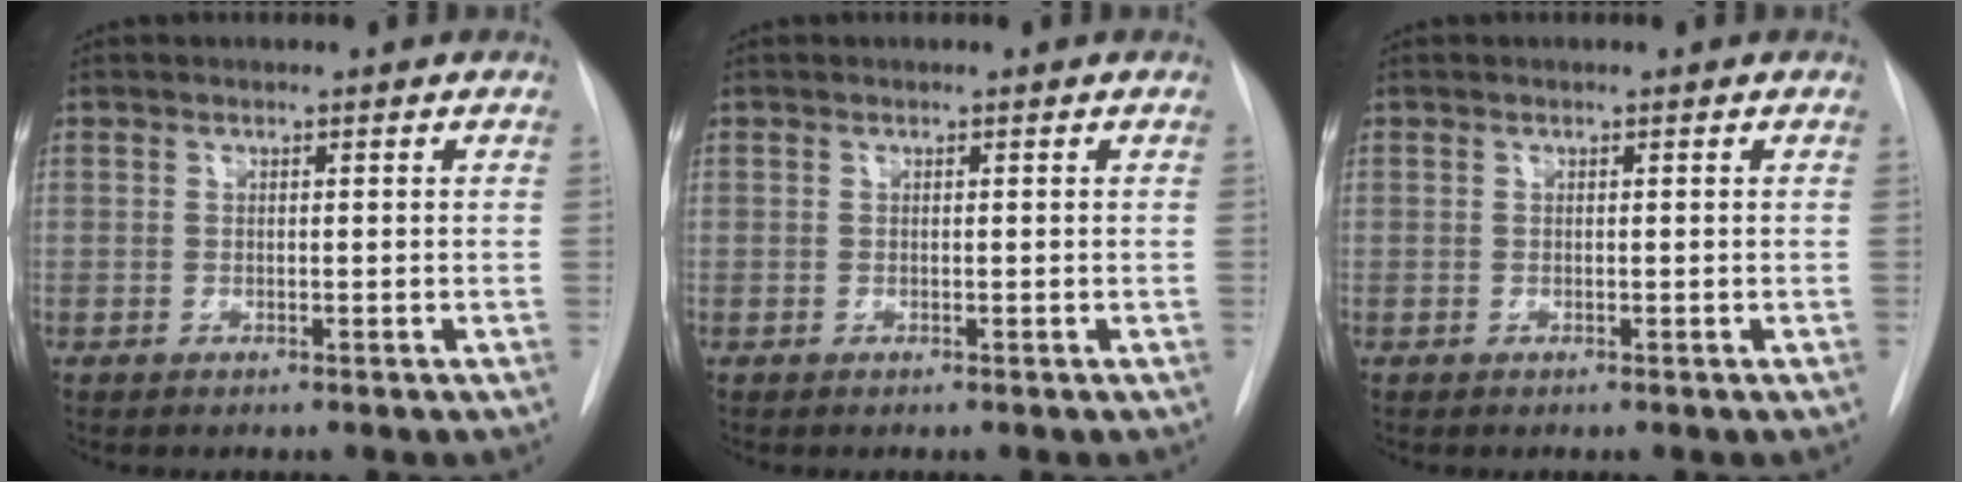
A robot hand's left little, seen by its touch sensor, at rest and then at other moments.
{"total": 0.0}
{"total": 0.0}